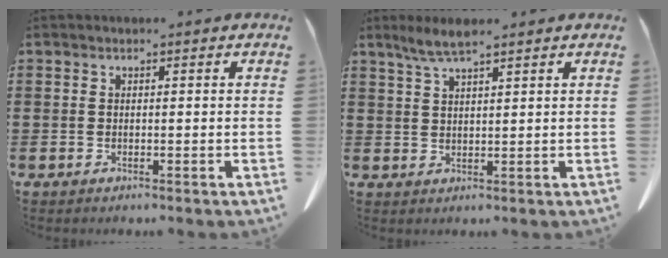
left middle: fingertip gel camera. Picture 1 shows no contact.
{"total": 3.8, "force": [2.9, 0.2, 2.5], "torque": [-0.054, 0.000, 0.052]}